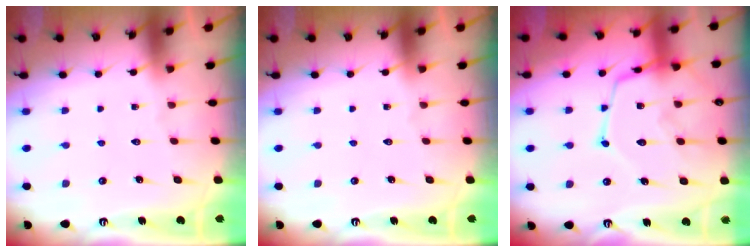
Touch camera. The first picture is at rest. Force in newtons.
{"total": 0.0}
{"total": 15.6, "press": 15.6, "slide": 1.2}